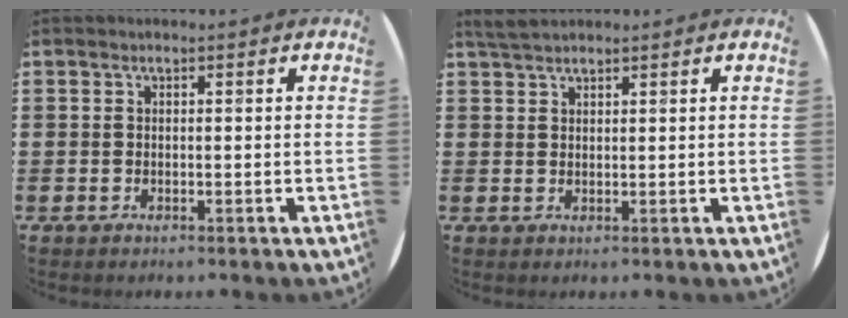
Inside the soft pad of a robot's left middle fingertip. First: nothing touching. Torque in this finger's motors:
{"motor_torque": [0.39, -0.35, 0.01, 0.00]}